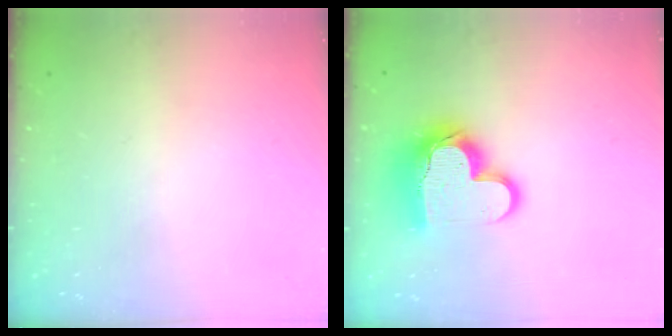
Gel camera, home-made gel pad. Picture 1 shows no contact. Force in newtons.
{"total": 15.5, "press": 15.4, "slide": 1.8}